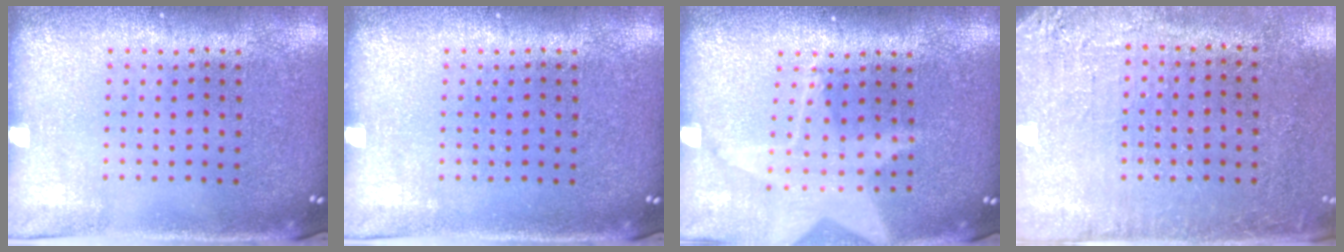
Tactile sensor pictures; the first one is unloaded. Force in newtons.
{"total": 0.0}
{"total": 1.8, "press": 1.5, "slide": 1.1}
{"total": 2.8, "press": 2.5, "slide": 1.1}